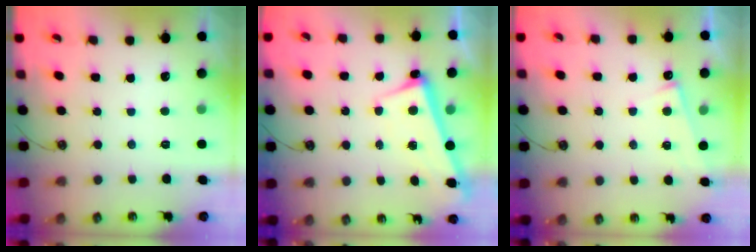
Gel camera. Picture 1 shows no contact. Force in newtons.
{"total": 2.6, "press": 2.4, "slide": 0.9}
{"total": 5.7, "press": 5.7, "slide": 0.4}